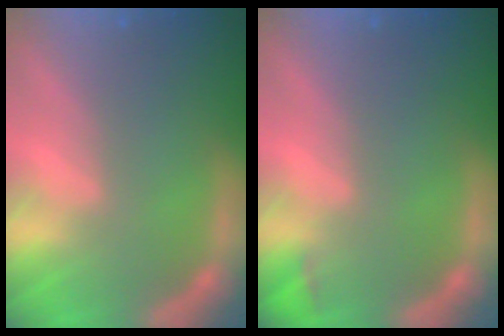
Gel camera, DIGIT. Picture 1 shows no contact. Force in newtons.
{"total": 0.9}